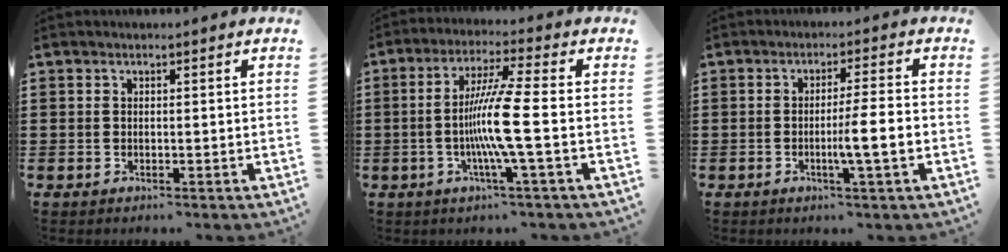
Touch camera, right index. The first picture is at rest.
{"total": 9.1, "force": [-1.8, -0.7, 8.9], "torque": [-0.186, -0.020, -0.045]}
{"total": 5.5, "force": [-1.3, -0.1, 5.3], "torque": [-0.091, -0.008, -0.024]}